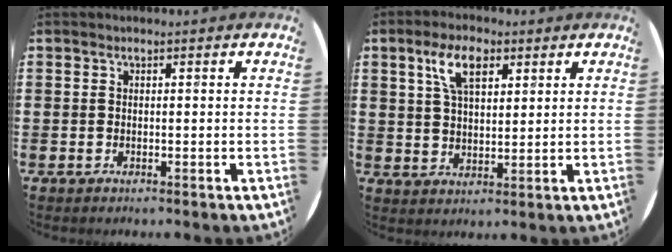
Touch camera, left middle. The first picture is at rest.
{"total": 6.4, "force": [3.5, 3.0, 4.5], "torque": [-0.091, 0.011, 0.060]}